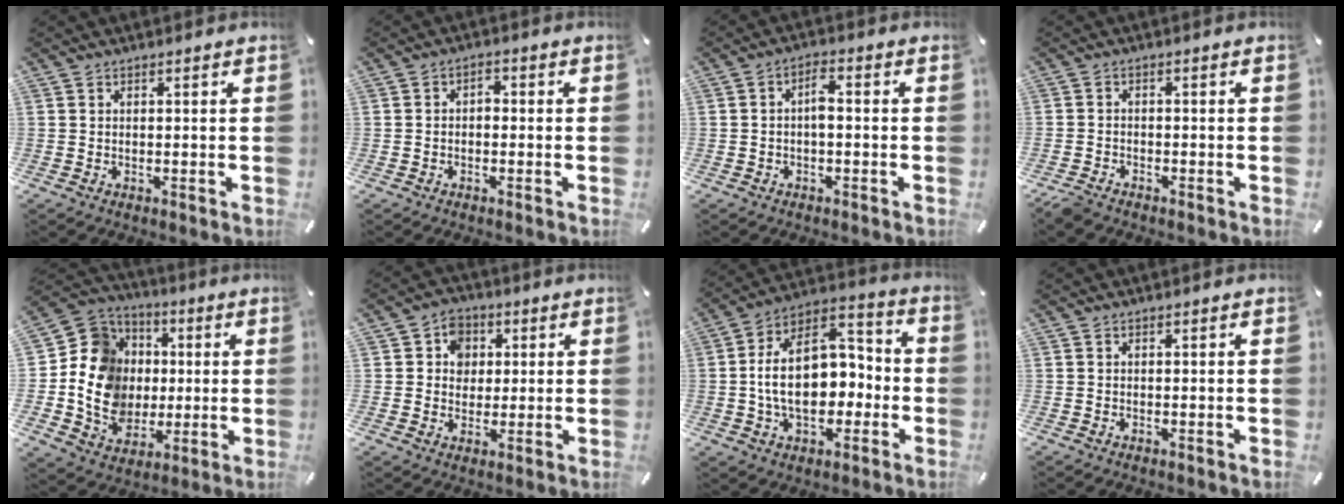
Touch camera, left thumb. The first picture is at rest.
{"total": 2.0, "force": [-0.8, 1.5, 1.2], "torque": [-0.025, 0.010, -0.017]}
{"total": 3.7, "force": [-0.5, 1.8, 3.2], "torque": [-0.060, 0.014, -0.010]}
{"total": 2.4, "force": [-2.1, 1.0, 0.6], "torque": [-0.025, 0.008, -0.046]}
{"total": 17.4, "force": [-1.3, 15.7, 7.4], "torque": [-0.150, 0.007, -0.018]}
{"total": 6.7, "force": [1.0, 6.3, 1.9], "torque": [-0.024, 0.005, 0.014]}
{"total": 18.4, "force": [-1.4, 12.7, 13.2], "torque": [-0.225, 0.008, -0.024]}
{"total": 0.0}